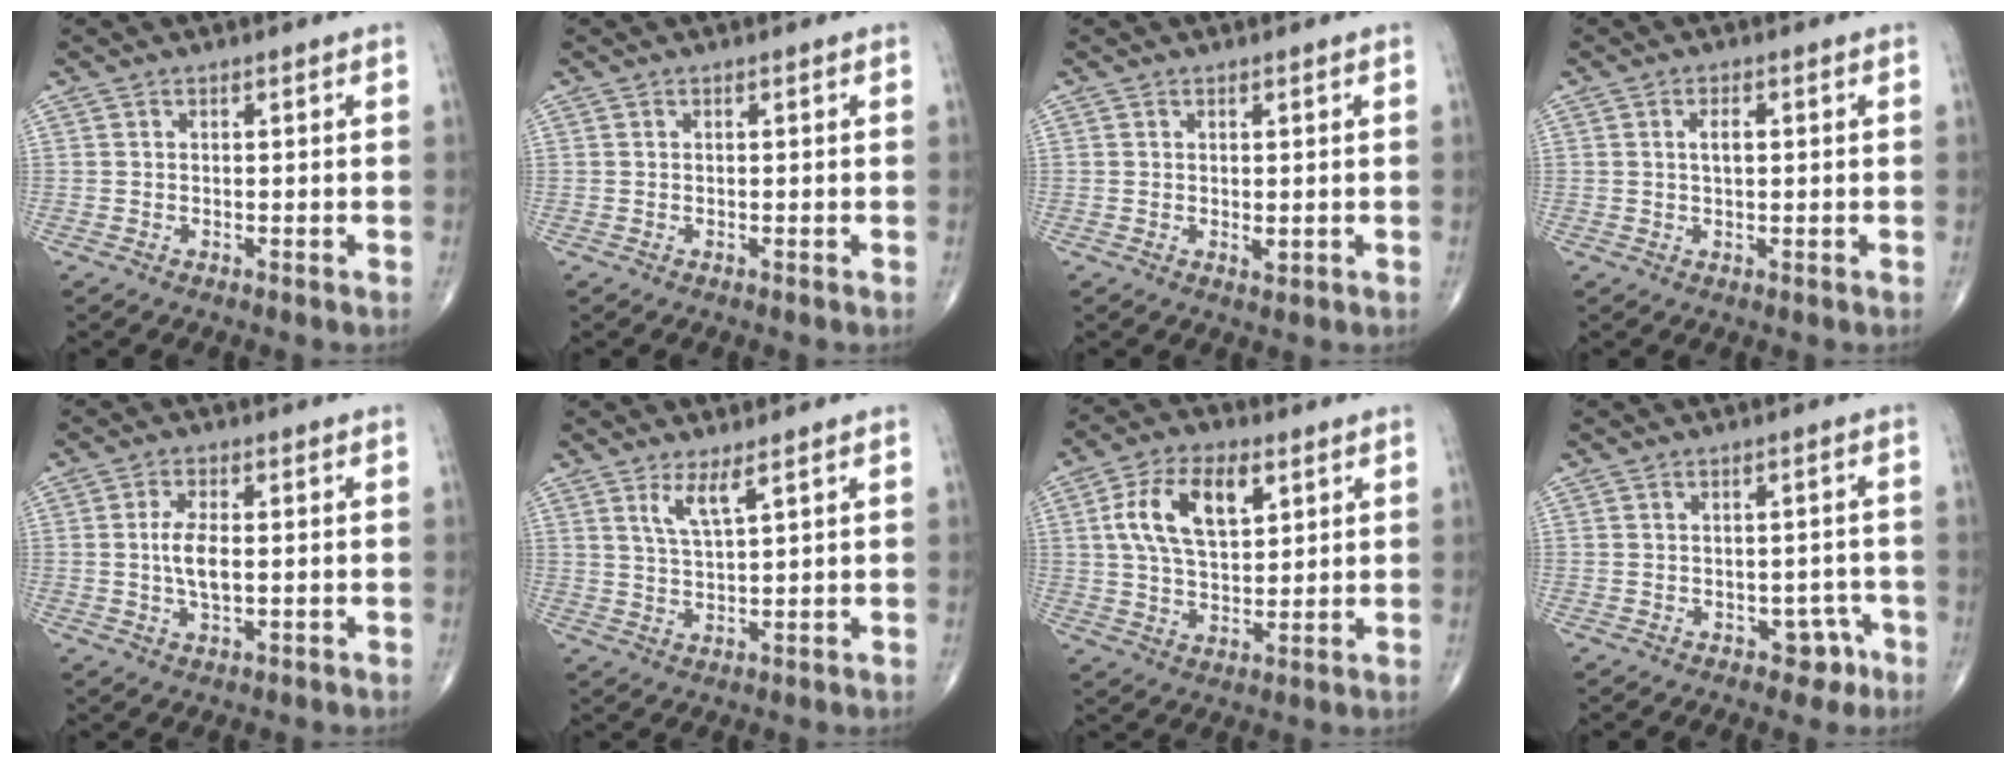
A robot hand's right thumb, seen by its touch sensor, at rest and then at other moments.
{"total": 0.0}
{"total": 1.0, "force": [0.0, 0.4, 0.9], "torque": [-0.012, -0.007, 0.001]}
{"total": 2.3, "force": [0.4, 1.1, 2.0], "torque": [-0.034, 0.002, 0.005]}
{"total": 5.4, "force": [-0.1, 2.3, 4.9], "torque": [-0.095, -0.006, -0.005]}
{"total": 4.2, "force": [2.6, 0.6, 3.3], "torque": [-0.067, -0.025, 0.056]}
{"total": 12.6, "force": [4.1, 6.7, 9.8], "torque": [-0.168, -0.004, 0.075]}
{"total": 3.7, "force": [-1.8, 2.7, 1.7], "torque": [0.005, 0.017, -0.021]}